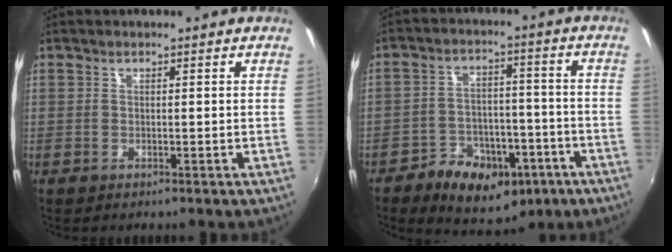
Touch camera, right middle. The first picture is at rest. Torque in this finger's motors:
{"motor_torque": [0.82, -0.97, 0.05, 0.03]}